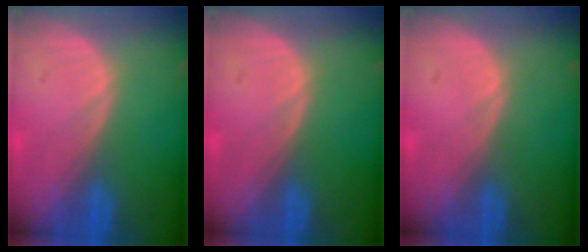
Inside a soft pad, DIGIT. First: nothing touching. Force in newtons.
{"total": 0.0}
{"total": 0.0}